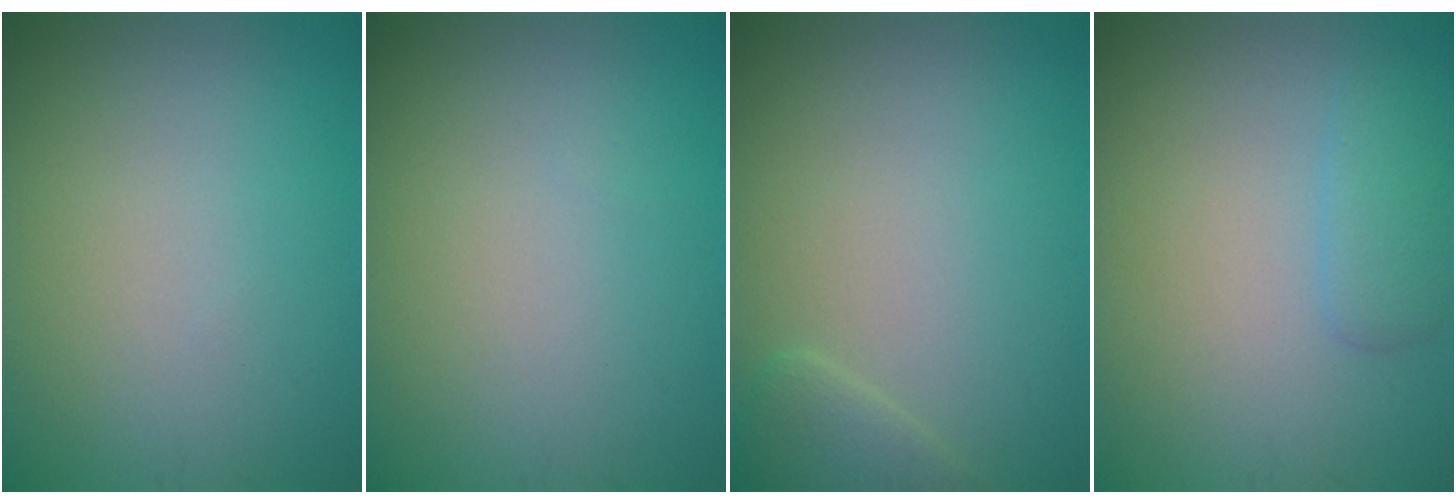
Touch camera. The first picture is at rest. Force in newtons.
{"total": 0.0}
{"total": 1.6, "press": 1.6, "slide": 0.2}
{"total": 1.8, "press": 1.8, "slide": 0.2}